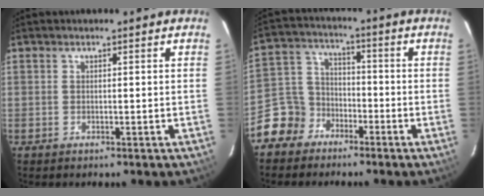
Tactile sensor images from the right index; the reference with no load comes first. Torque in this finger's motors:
{"motor_torque": [-0.27, -0.17, -1.05, -0.21]}